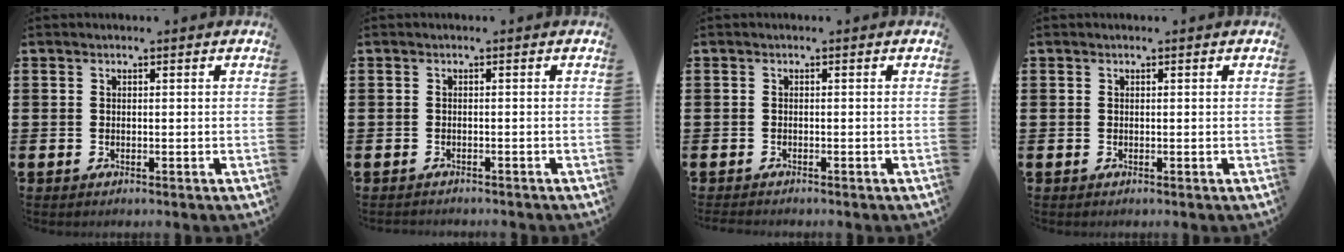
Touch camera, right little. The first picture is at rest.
{"total": 0.6, "force": [-0.6, 0.0, -0.1], "torque": [0.000, -0.001, -0.013]}
{"total": 0.5, "force": [-0.5, 0.0, 0.0], "torque": [-0.001, -0.002, -0.011]}
{"total": 0.0}